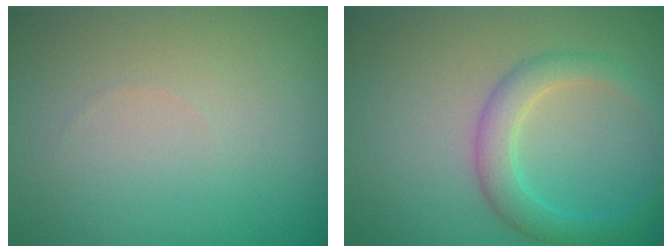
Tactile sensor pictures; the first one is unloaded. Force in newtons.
{"total": 3.1, "press": 3.1, "slide": 0.0}